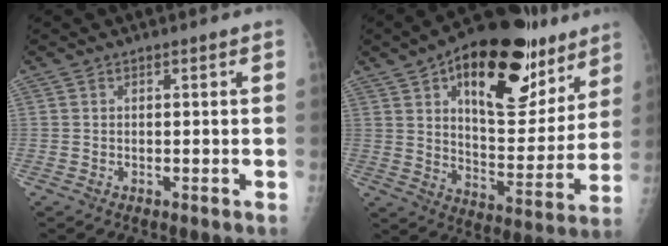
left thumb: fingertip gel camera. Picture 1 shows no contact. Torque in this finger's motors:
{"motor_torque": [1.28, 1.59, 1.15, -1.62, 0.09]}